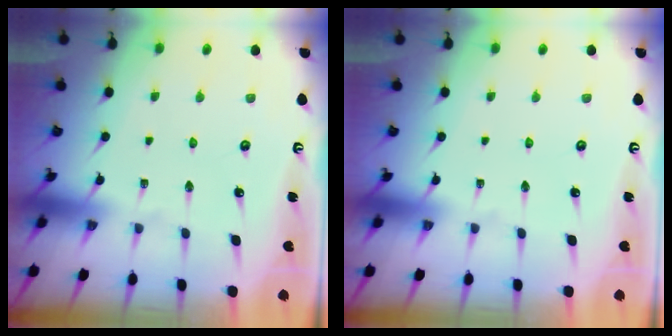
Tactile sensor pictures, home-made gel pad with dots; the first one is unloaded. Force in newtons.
{"total": 0.0}